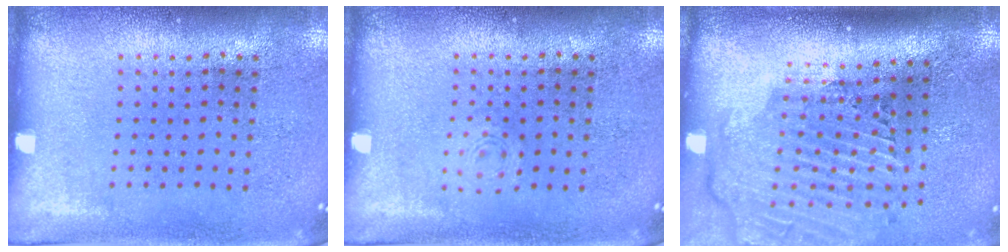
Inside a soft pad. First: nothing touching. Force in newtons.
{"total": 0.6, "press": 0.6, "slide": 0.2}
{"total": 2.9, "press": 2.2, "slide": 1.8}